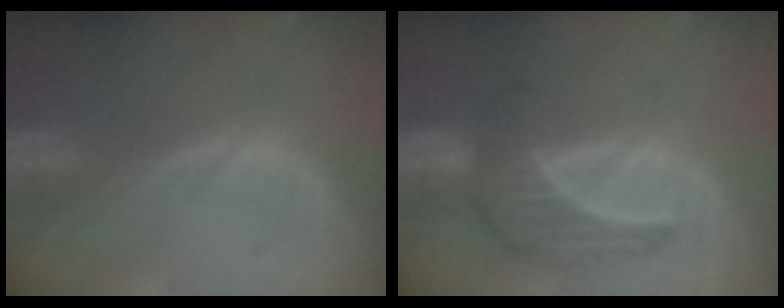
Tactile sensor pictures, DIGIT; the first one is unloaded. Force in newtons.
{"total": 6.6, "press": 6.5, "slide": 0.9}